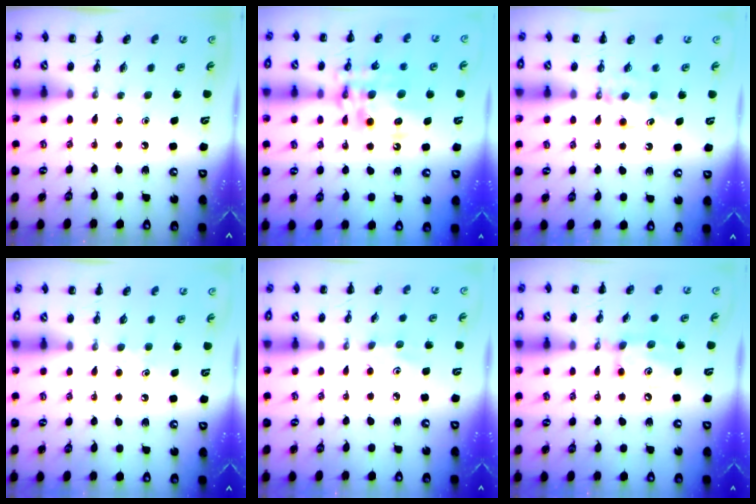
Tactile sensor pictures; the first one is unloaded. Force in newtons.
{"total": 13.9, "press": 13.4, "slide": 3.4}
{"total": 5.7, "press": 5.6, "slide": 1.5}
{"total": 4.9, "press": 4.6, "slide": 1.6}
{"total": 2.6, "press": 2.5, "slide": 0.8}
{"total": 7.9, "press": 7.8, "slide": 1.1}